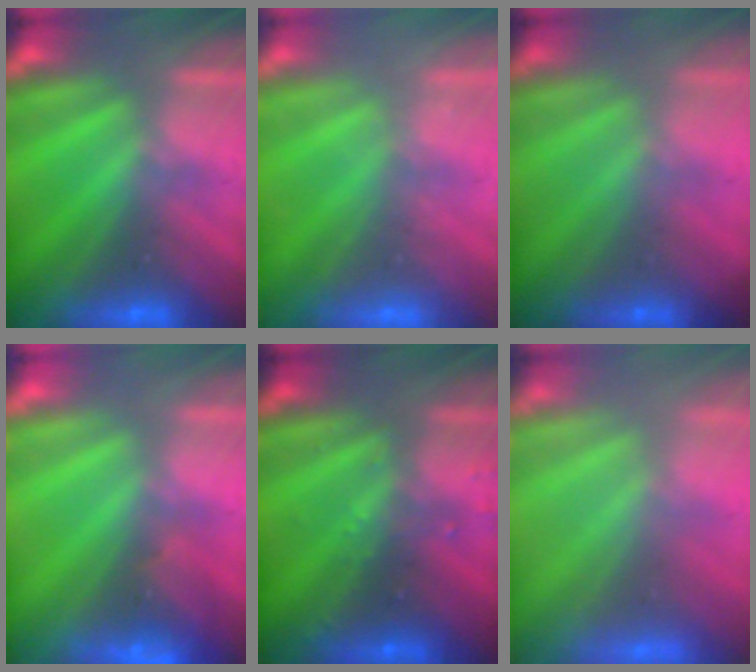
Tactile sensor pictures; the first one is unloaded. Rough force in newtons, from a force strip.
{"total": 2.3}
{"total": 1.1}
{"total": 2.6}
{"total": 2.9}
{"total": 9.0}